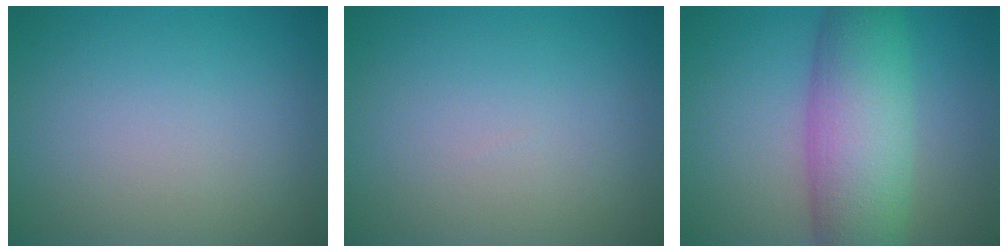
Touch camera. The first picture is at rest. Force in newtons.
{"total": 0.0}
{"total": 8.5, "press": 8.5, "slide": 0.1}